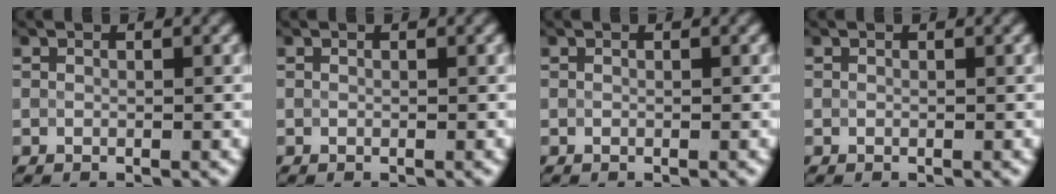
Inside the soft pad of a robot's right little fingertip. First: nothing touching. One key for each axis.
{"total": 0.0}
{"total": 0.0}
{"total": 0.0}